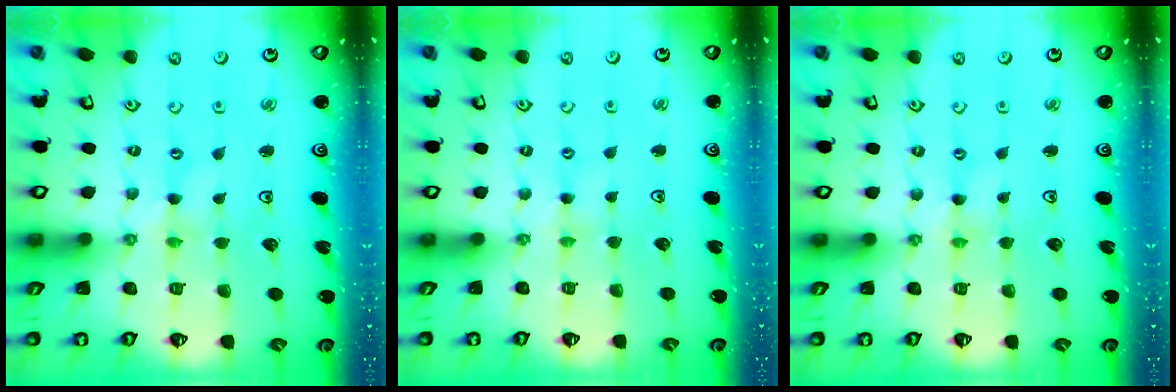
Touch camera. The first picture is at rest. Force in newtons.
{"total": 1.9, "press": 1.9, "slide": 0.4}
{"total": 0.0}